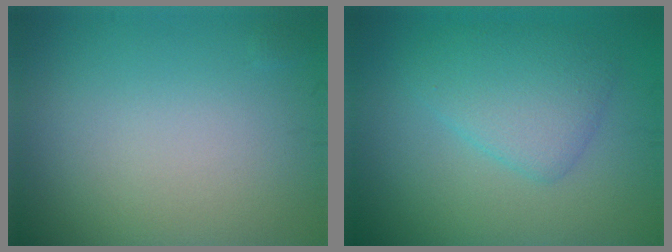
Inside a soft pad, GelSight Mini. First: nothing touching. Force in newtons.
{"total": 3.9, "press": 3.9, "slide": 0.1}